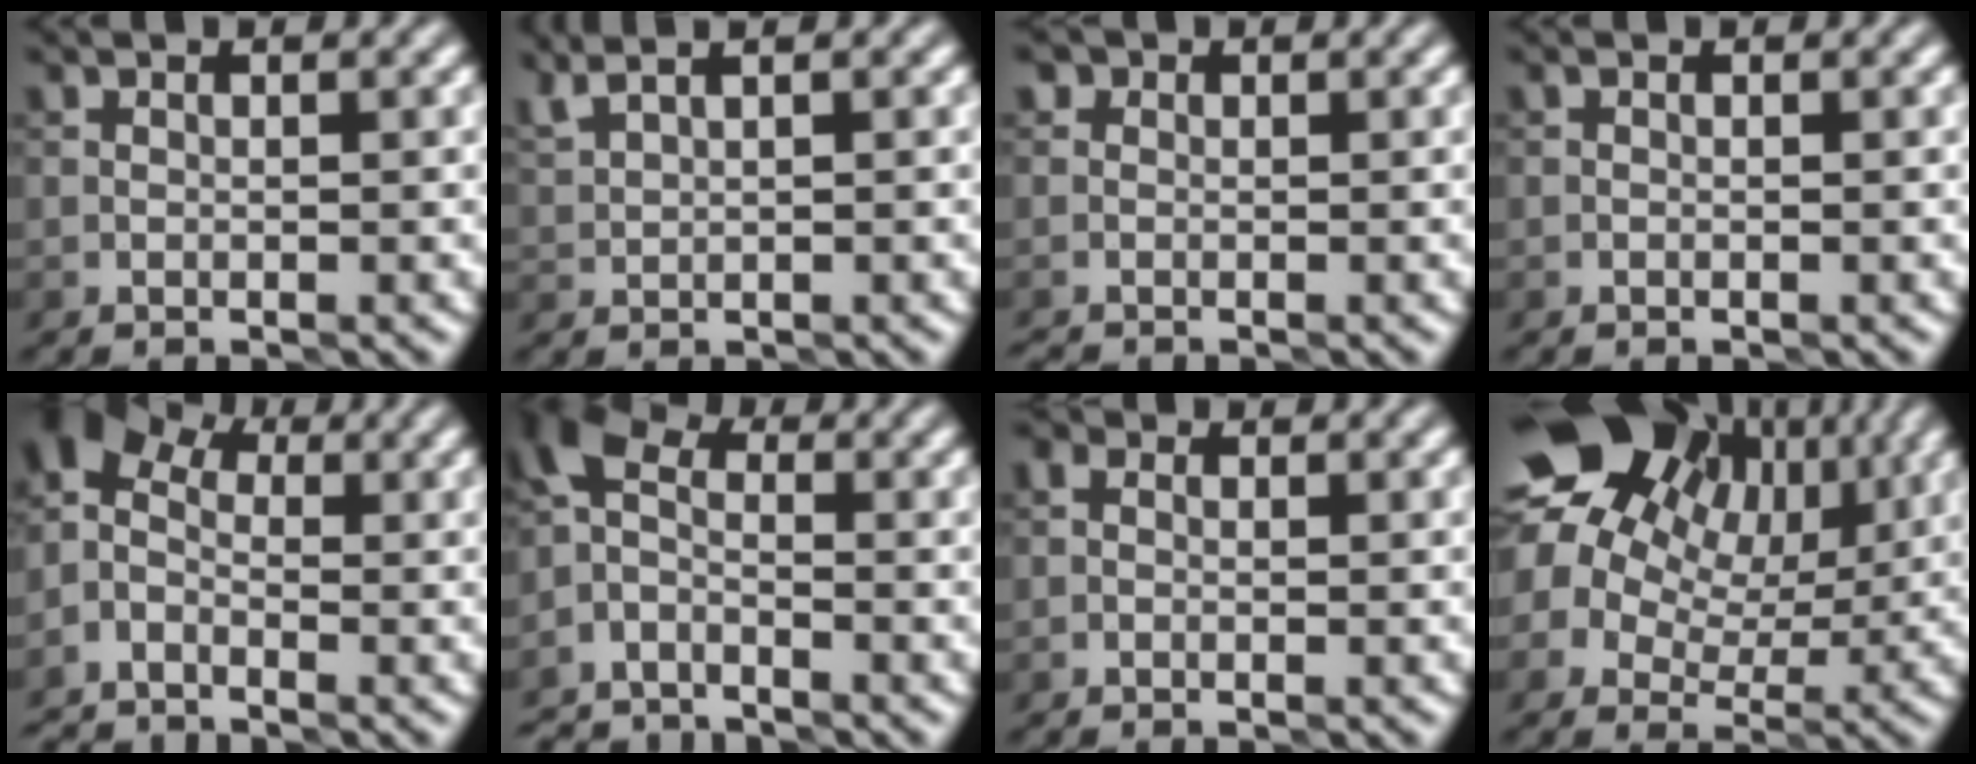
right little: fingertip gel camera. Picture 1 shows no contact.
{"total": 2.4, "force": [1.9, 0.8, 1.2], "torque": [-0.024, 0.013, 0.035]}
{"total": 1.8, "force": [-0.2, 1.7, 0.7], "torque": [-0.003, 0.009, -0.021]}
{"total": 0.0}
{"total": 5.1, "force": [-1.9, 3.3, 3.3], "torque": [-0.073, 0.007, -0.055]}
{"total": 4.6, "force": [-3.3, 2.4, 2.2], "torque": [-0.048, 0.001, -0.078]}
{"total": 1.5, "force": [0.2, 1.1, 0.9], "torque": [-0.012, -0.001, -0.018]}
{"total": 16.1, "force": [6.2, 12.0, 8.8], "torque": [-0.165, 0.041, 0.104]}